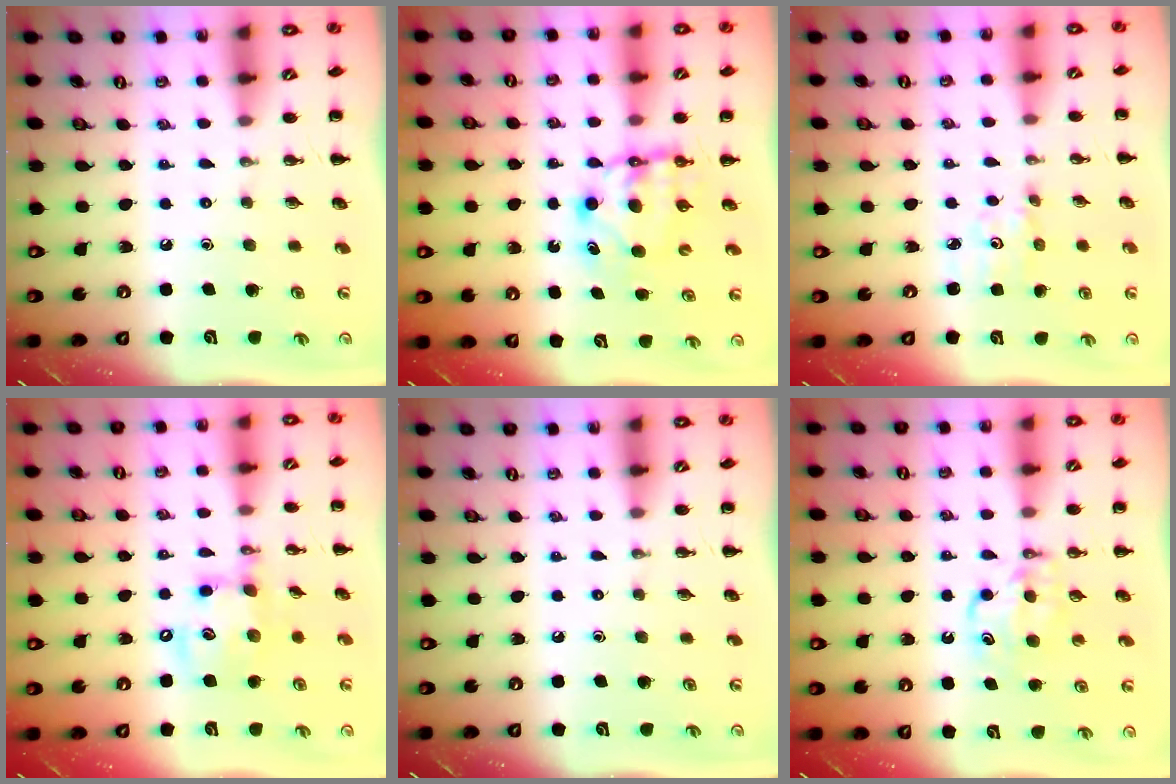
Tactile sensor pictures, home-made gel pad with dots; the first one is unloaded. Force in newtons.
{"total": 7.6, "press": 7.5, "slide": 1.2}
{"total": 2.0, "press": 2.0, "slide": 0.2}
{"total": 13.5, "press": 13.2, "slide": 2.5}
{"total": 0.0}
{"total": 6.1, "press": 6.0, "slide": 0.6}